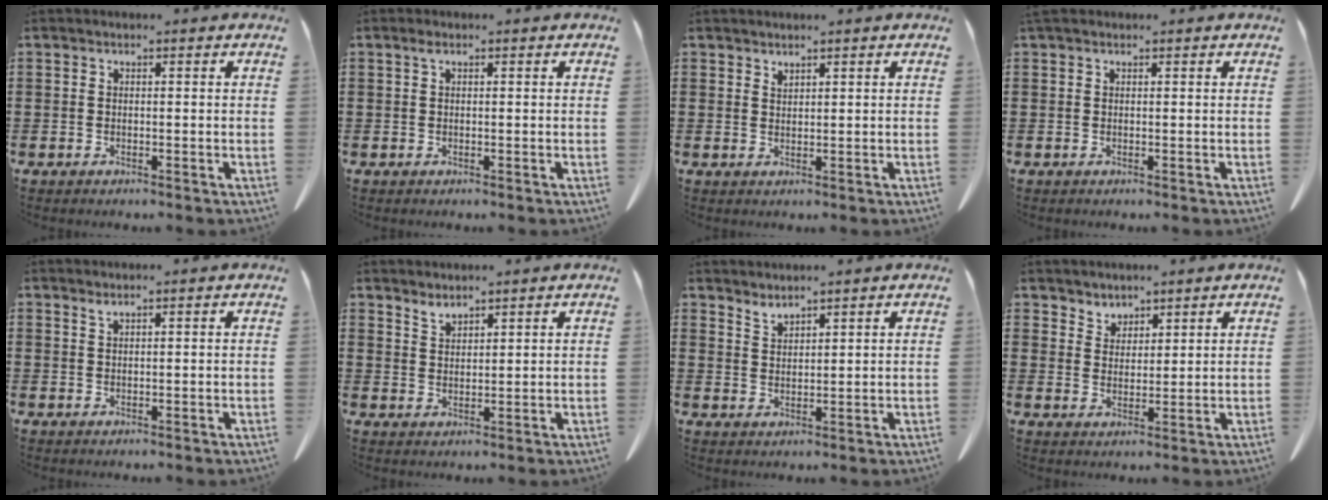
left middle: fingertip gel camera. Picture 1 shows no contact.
{"total": 0.8, "force": [0.4, 0.3, 0.7], "torque": [-0.016, 0.002, 0.007]}
{"total": 1.4, "force": [1.4, 0.2, 0.1], "torque": [-0.005, -0.003, 0.027]}
{"total": 0.6, "force": [0.4, 0.4, 0.3], "torque": [-0.009, 0.003, 0.007]}
{"total": 1.1, "force": [0.9, 0.0, 0.6], "torque": [-0.014, -0.004, 0.018]}
{"total": 2.1, "force": [2.1, 0.2, 0.2], "torque": [-0.008, -0.006, 0.041]}
{"total": 2.3, "force": [2.2, -0.1, 0.0], "torque": [-0.006, -0.008, 0.044]}
{"total": 3.2, "force": [2.9, 1.3, -0.3], "torque": [-0.006, -0.004, 0.056]}